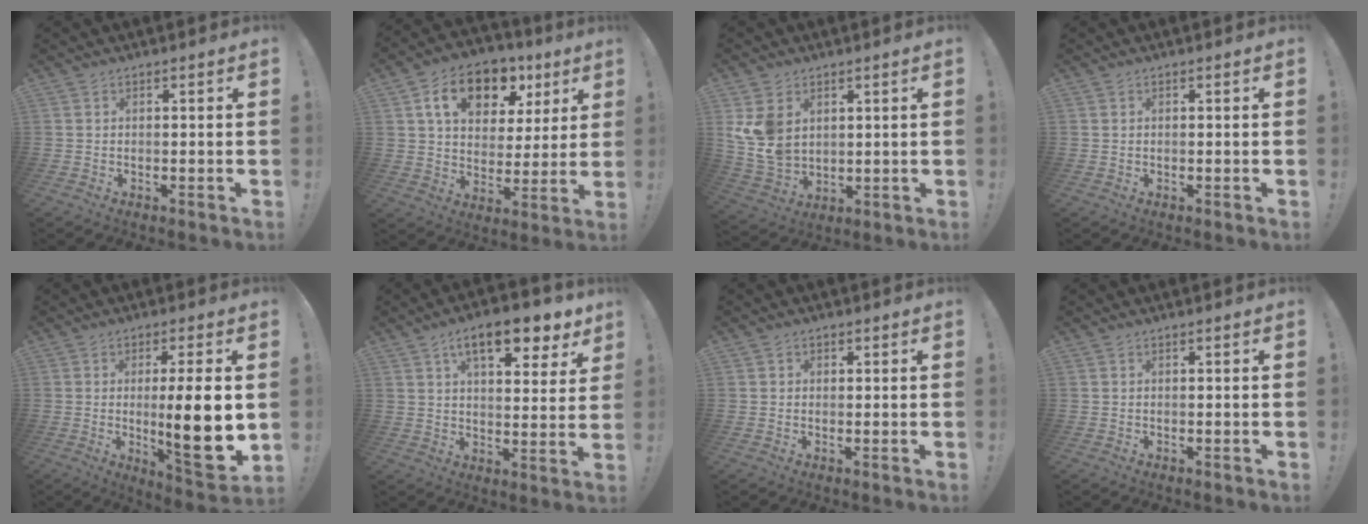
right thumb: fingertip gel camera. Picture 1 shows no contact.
{"total": 16.1, "force": [7.9, 10.2, 9.5], "torque": [-0.157, -0.024, 0.142]}
{"total": 9.9, "force": [3.8, 7.2, 5.5], "torque": [-0.111, -0.019, 0.080]}
{"total": 0.0}
{"total": 15.3, "force": [-0.5, 2.4, 15.1], "torque": [-0.219, -0.018, -0.007]}
{"total": 13.4, "force": [7.8, 4.8, 9.8], "torque": [-0.138, -0.039, 0.126]}
{"total": 1.1, "force": [0.1, 1.0, 0.5], "torque": [-0.007, 0.003, 0.001]}
{"total": 0.0}